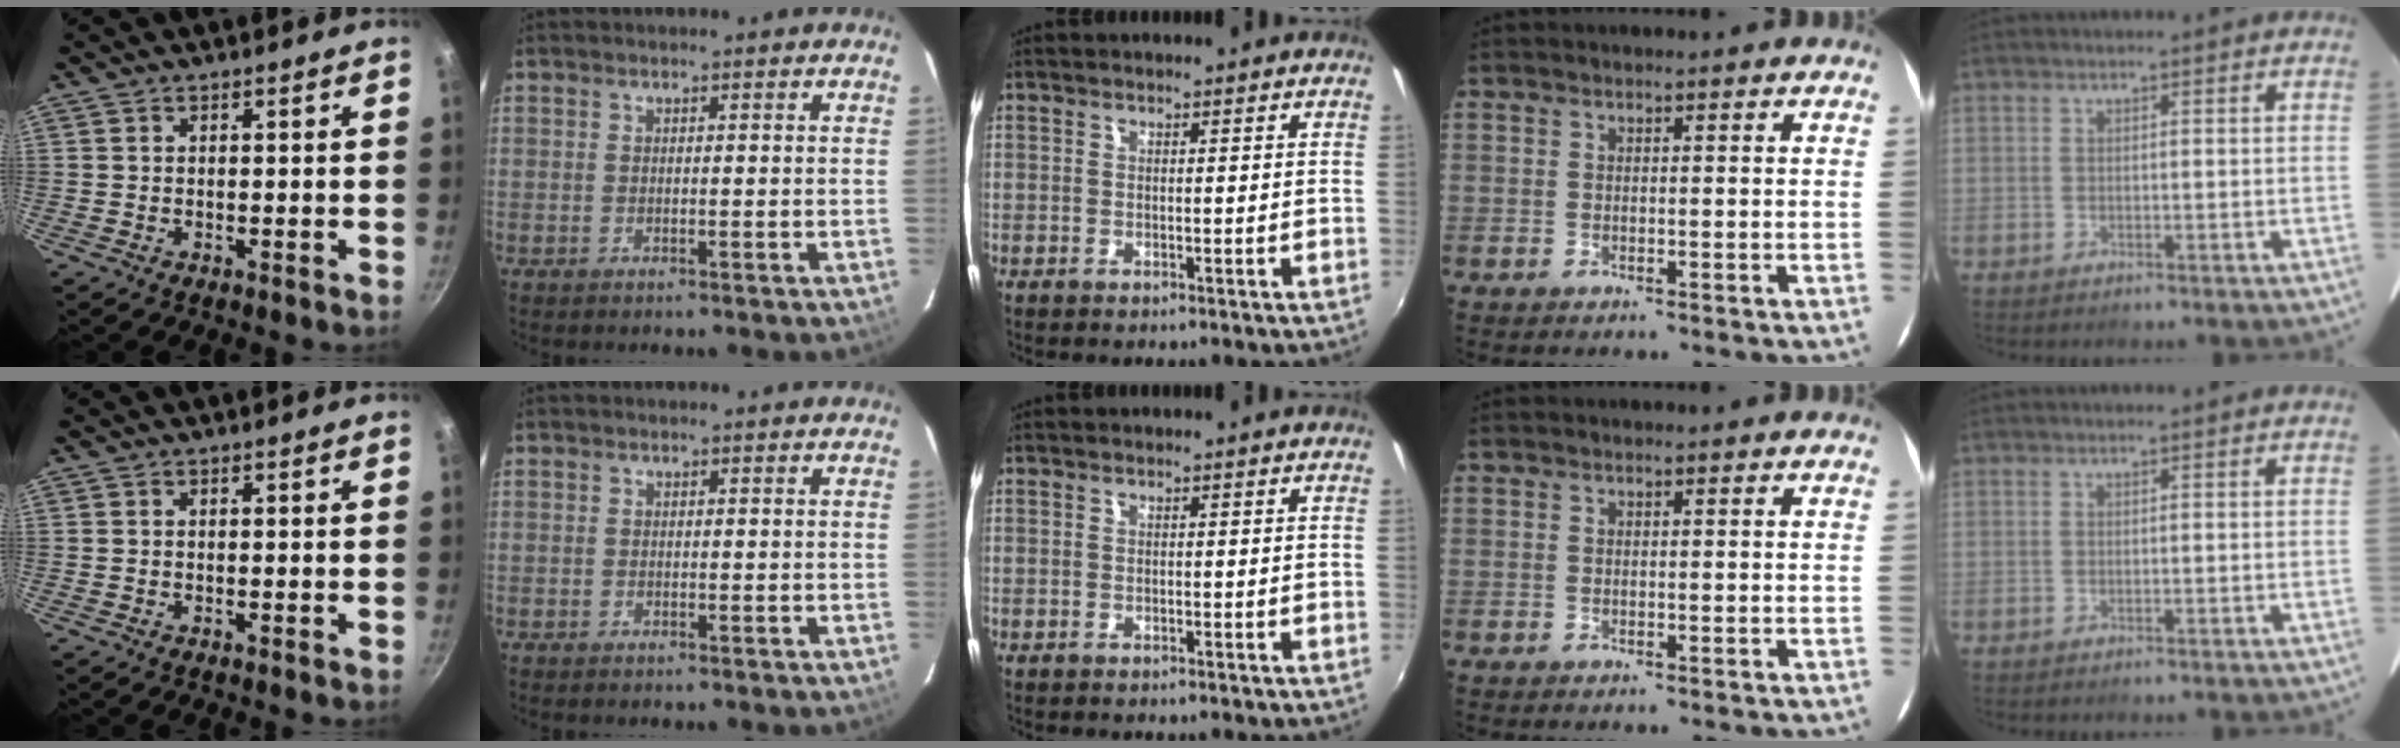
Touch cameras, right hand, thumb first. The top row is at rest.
{"index": {"total": 0.7, "force": [-0.5, 0.4, -0.1], "torque": [-0.002, 0.001, -0.011]}}